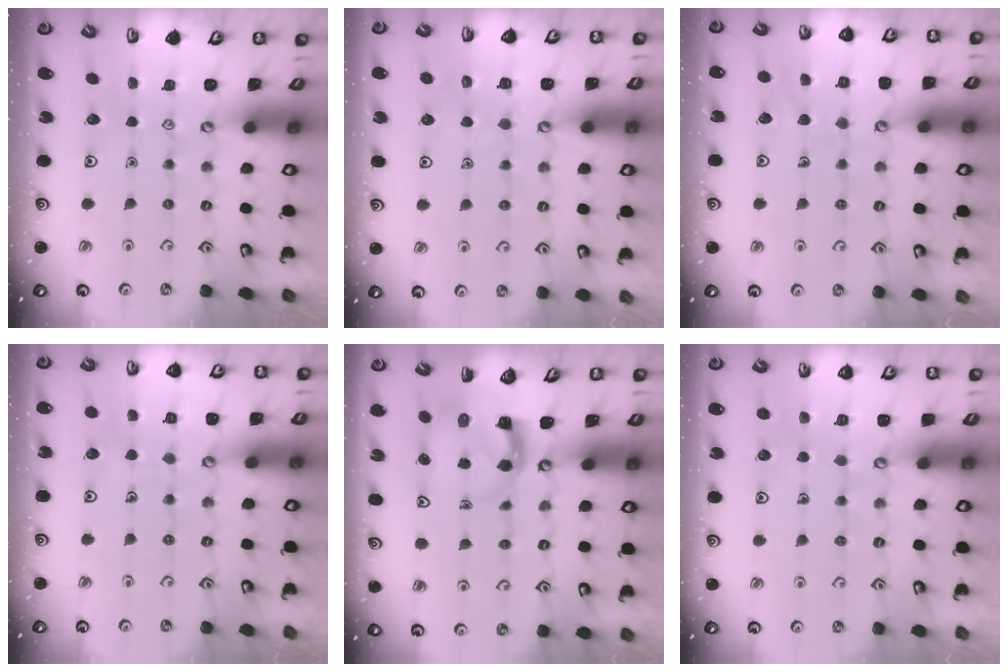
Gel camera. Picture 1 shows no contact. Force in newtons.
{"total": 5.6, "press": 5.6, "slide": 0.3}
{"total": 7.3, "press": 7.3, "slide": 0.7}
{"total": 5.4, "press": 5.4, "slide": 0.5}
{"total": 3.7, "press": 3.7, "slide": 0.6}
{"total": 4.9, "press": 4.9, "slide": 0.3}